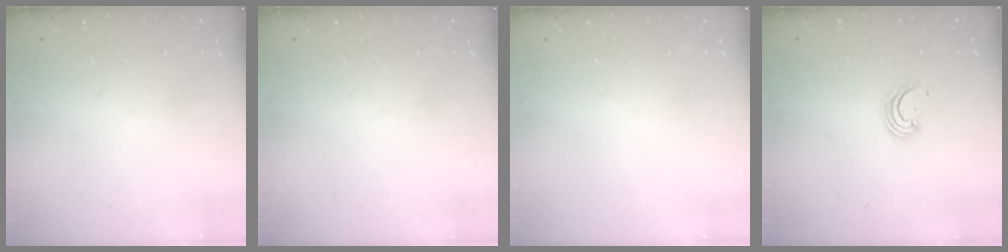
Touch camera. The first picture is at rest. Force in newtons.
{"total": 0.0}
{"total": 0.0}
{"total": 2.3, "press": 2.3, "slide": 0.1}